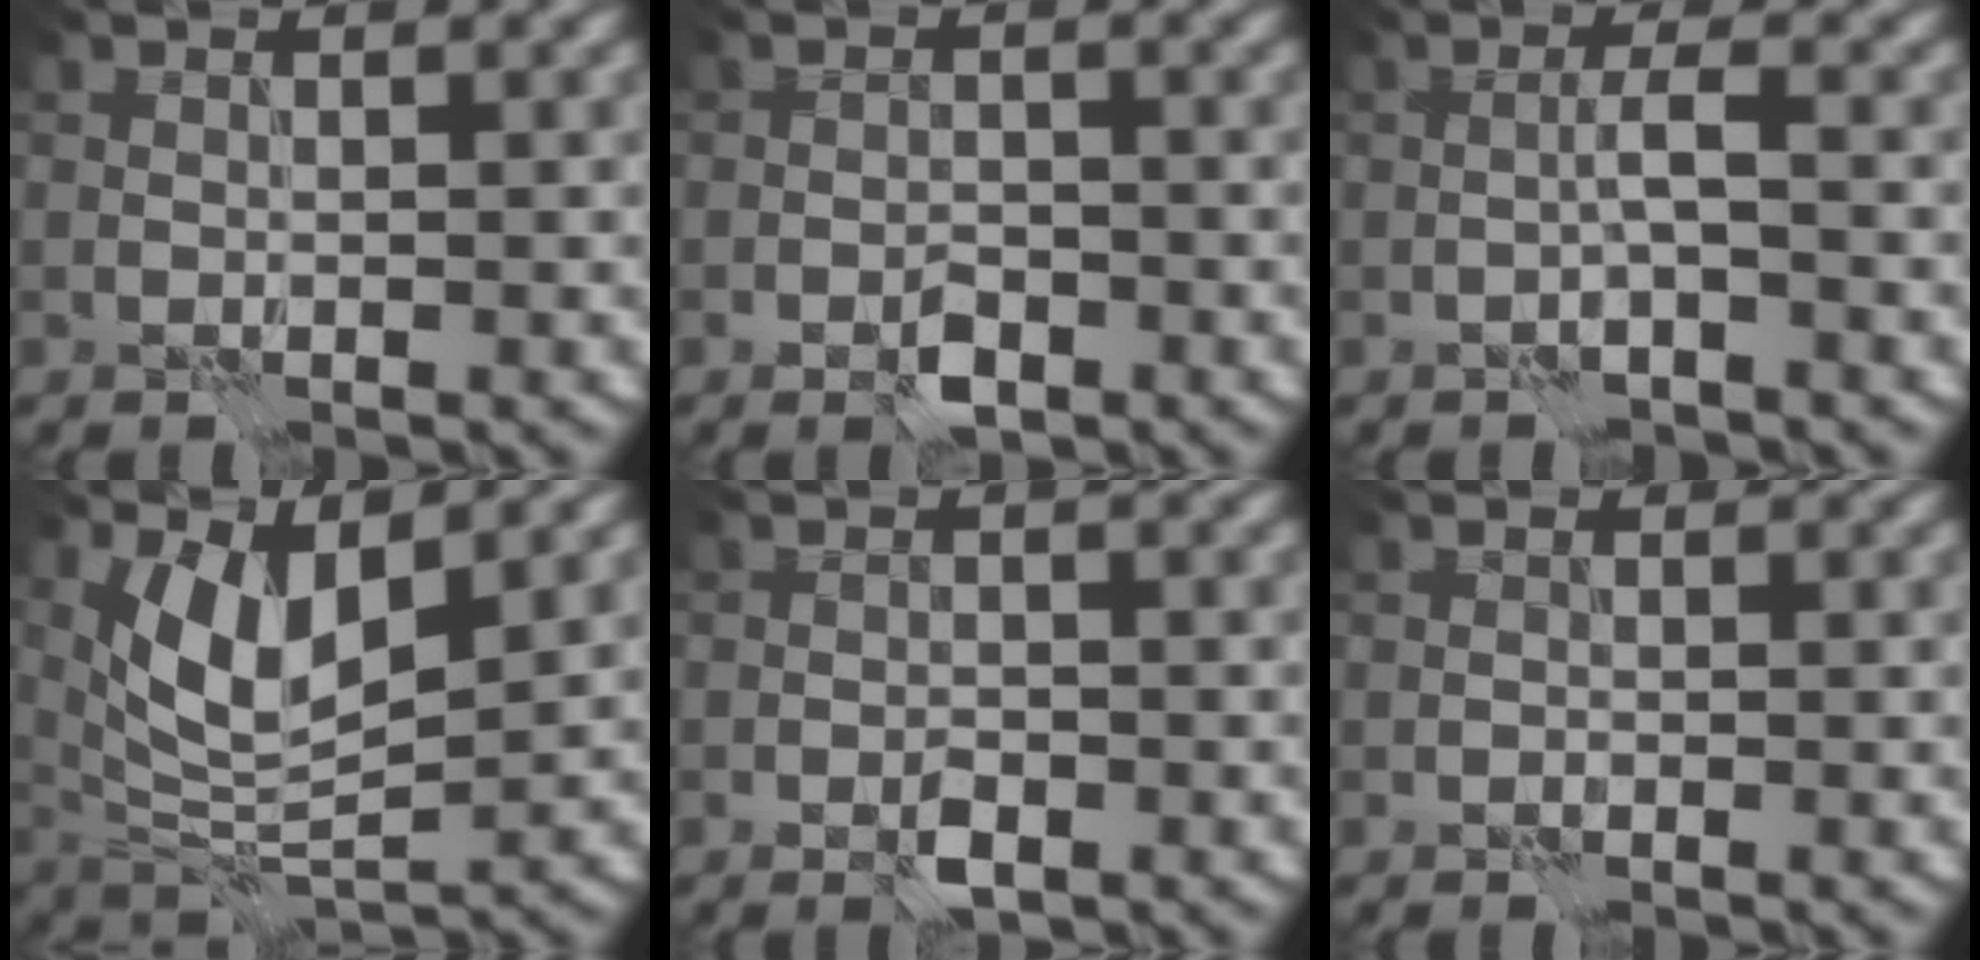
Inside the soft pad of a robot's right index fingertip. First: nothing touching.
{"total": 2.2, "force": [-1.3, 1.1, 1.3], "torque": [-0.022, 0.002, -0.024]}
{"total": 1.7, "force": [-0.6, 0.1, 1.6], "torque": [-0.031, 0.008, -0.016]}
{"total": 6.4, "force": [2.3, 2.8, 5.3], "torque": [-0.109, -0.014, 0.049]}
{"total": 1.9, "force": [-0.9, 1.0, 1.3], "torque": [-0.025, 0.000, -0.017]}
{"total": 0.7, "force": [-0.3, 0.6, 0.3], "torque": [-0.004, 0.000, -0.007]}